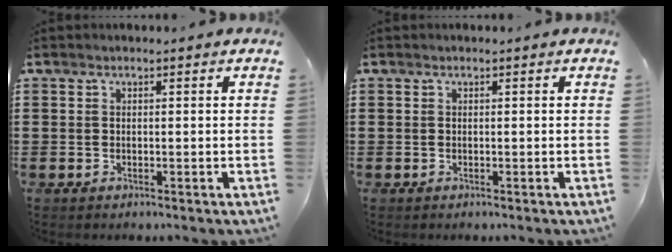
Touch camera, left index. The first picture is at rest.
{"total": 0.0}